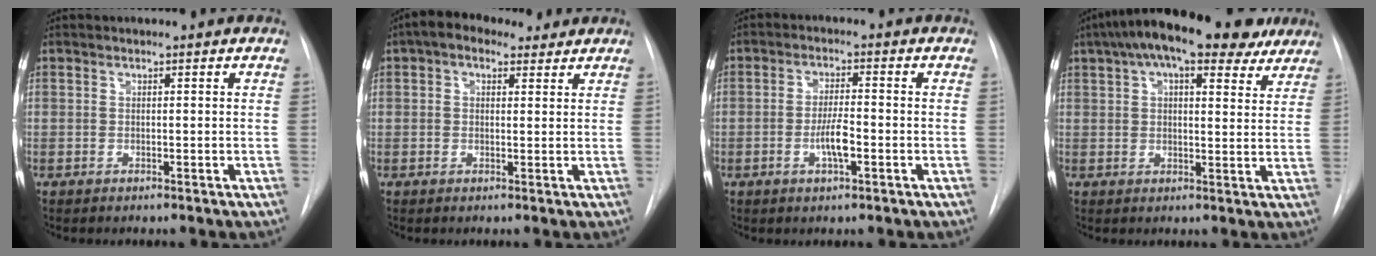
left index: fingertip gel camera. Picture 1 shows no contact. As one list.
[{"total": 5.4, "force": [3.5, 3.1, 2.8], "torque": [-0.047, 0.035, 0.054]}, {"total": 4.5, "force": [-1.4, 0.9, 4.2], "torque": [-0.081, 0.001, -0.026]}, {"total": 20.1, "force": [14.0, 7.3, 12.4], "torque": [-0.208, 0.064, 0.189]}]